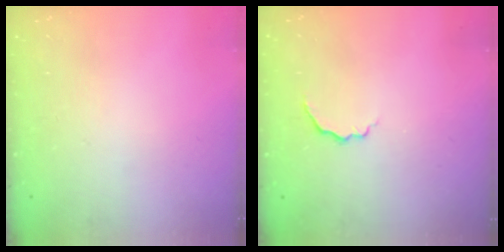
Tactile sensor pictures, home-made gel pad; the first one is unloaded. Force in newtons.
{"total": 3.8, "press": 3.7, "slide": 0.9}